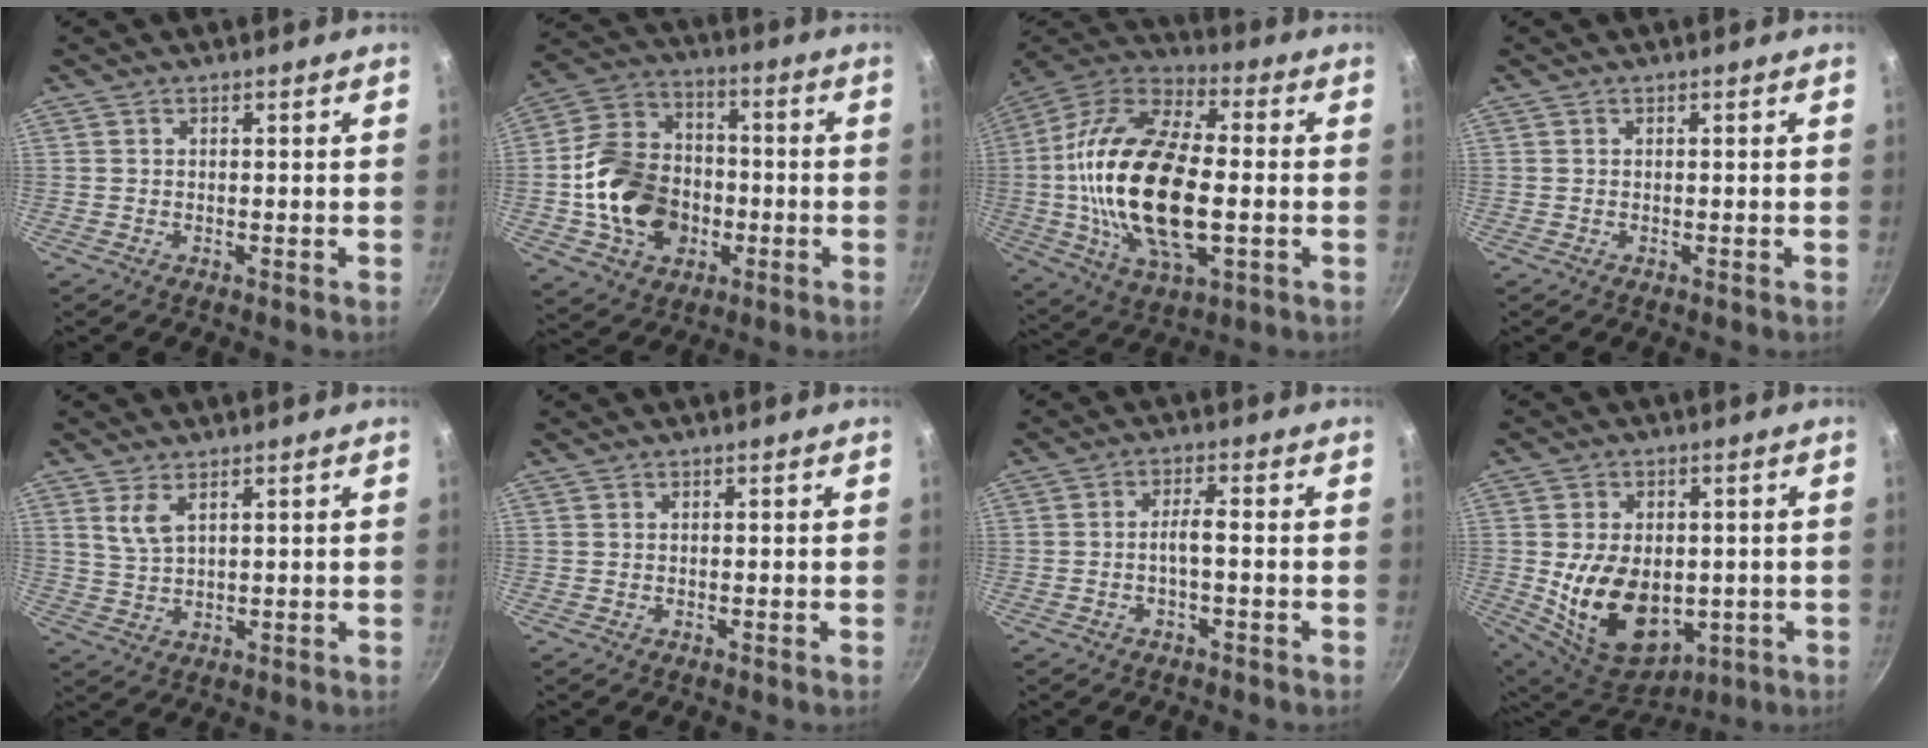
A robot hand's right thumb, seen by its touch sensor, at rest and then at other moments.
{"total": 18.3, "force": [-3.0, 14.2, 11.1], "torque": [-0.174, 0.040, -0.053]}
{"total": 26.3, "force": [-1.9, 13.0, 22.8], "torque": [-0.440, 0.021, -0.041]}
{"total": 0.0}
{"total": 4.2, "force": [2.1, 1.8, 3.1], "torque": [-0.059, -0.015, 0.048]}
{"total": 0.0}
{"total": 3.3, "force": [-1.1, 0.7, 3.1], "torque": [-0.067, 0.020, -0.023]}
{"total": 16.9, "force": [-1.5, 11.6, 12.1], "torque": [-0.184, -0.013, 0.001]}